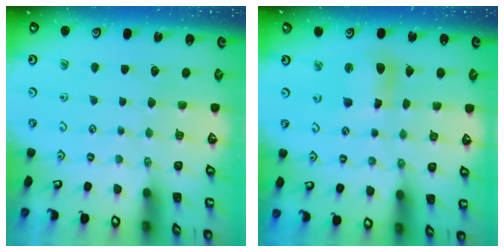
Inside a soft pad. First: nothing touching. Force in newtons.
{"total": 8.9, "press": 8.8, "slide": 1.3}